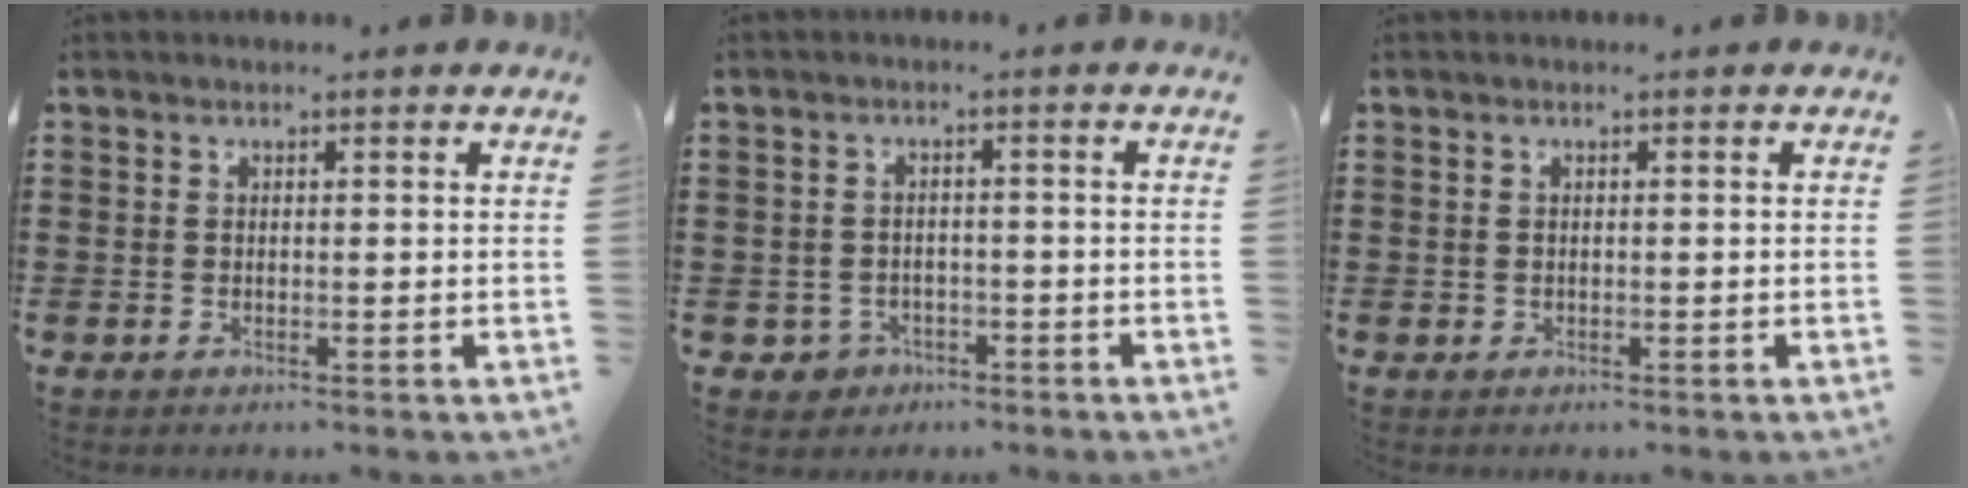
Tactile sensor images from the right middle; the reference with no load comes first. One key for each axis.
{"total": 2.1, "fx": -1.5, "fy": 1.4, "fz": 0.2, "tx": -0.012, "ty": -0.001, "tz": -0.034}
{"total": 0.0}